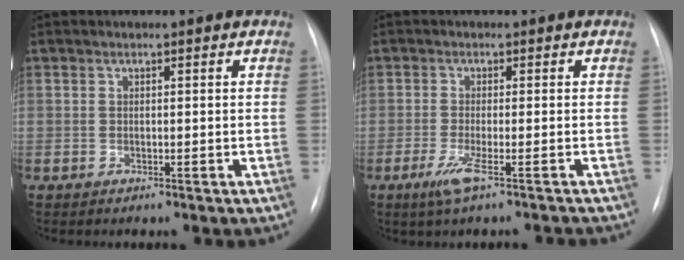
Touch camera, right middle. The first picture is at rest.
{"total": 5.5, "force": [-4.0, 0.2, 3.8], "torque": [-0.063, -0.016, -0.062]}